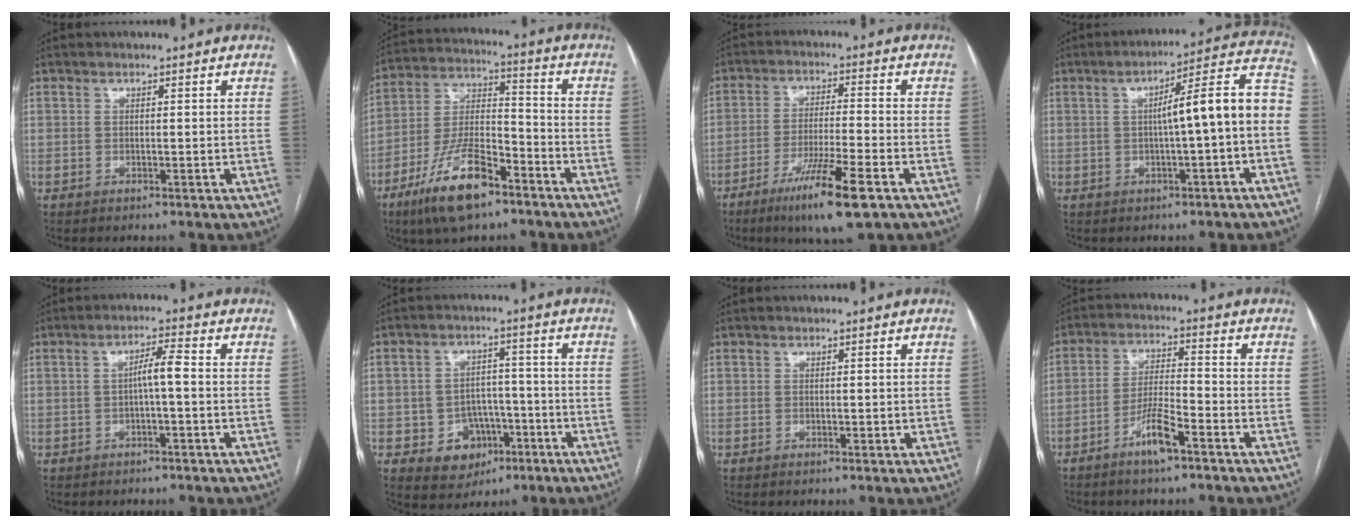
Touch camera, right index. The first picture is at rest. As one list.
[{"total": 14.6, "force": [-9.0, 4.8, 10.4], "torque": [-0.210, -0.004, -0.162]}, {"total": 11.1, "force": [-6.4, 0.3, 9.0], "torque": [-0.164, -0.028, -0.108]}, {"total": 11.9, "force": [-0.8, 0.1, 11.9], "torque": [-0.161, 0.038, -0.014]}, {"total": 3.4, "force": [-0.3, 0.1, 3.4], "torque": [-0.059, 0.008, -0.004]}, {"total": 7.4, "force": [-3.8, 5.5, 3.2], "torque": [-0.048, 0.019, -0.052]}, {"total": 0.6, "force": [0.0, 0.4, 0.5], "torque": [-0.005, 0.000, 0.002]}, {"total": 6.5, "force": [-4.1, 0.7, 5.0], "torque": [-0.103, 0.000, -0.076]}]